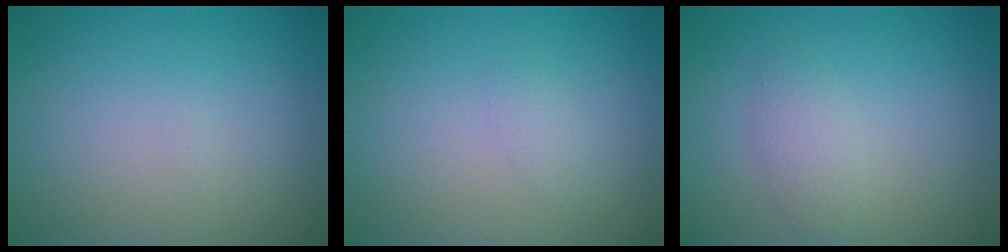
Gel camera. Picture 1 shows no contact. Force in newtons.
{"total": 0.9, "press": 0.9, "slide": 0.0}
{"total": 1.7, "press": 1.7, "slide": 0.0}